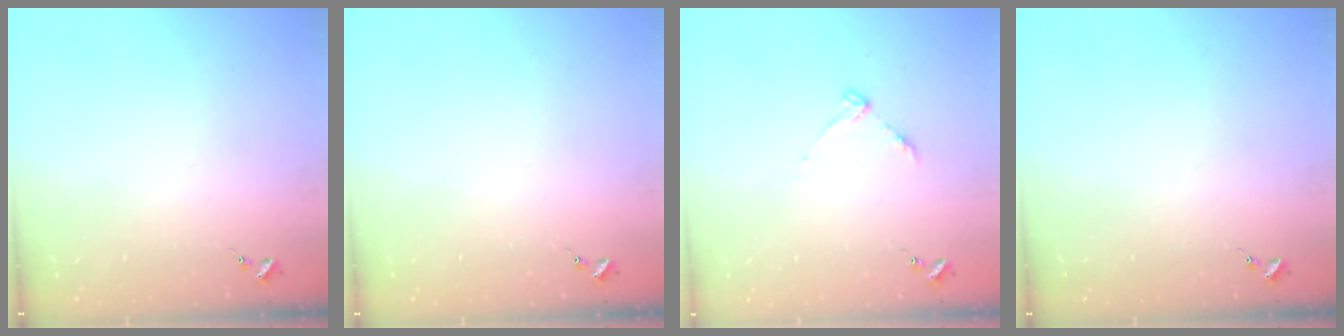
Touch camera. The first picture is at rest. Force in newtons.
{"total": 0.0}
{"total": 4.0, "press": 4.0, "slide": 0.5}
{"total": 0.0}